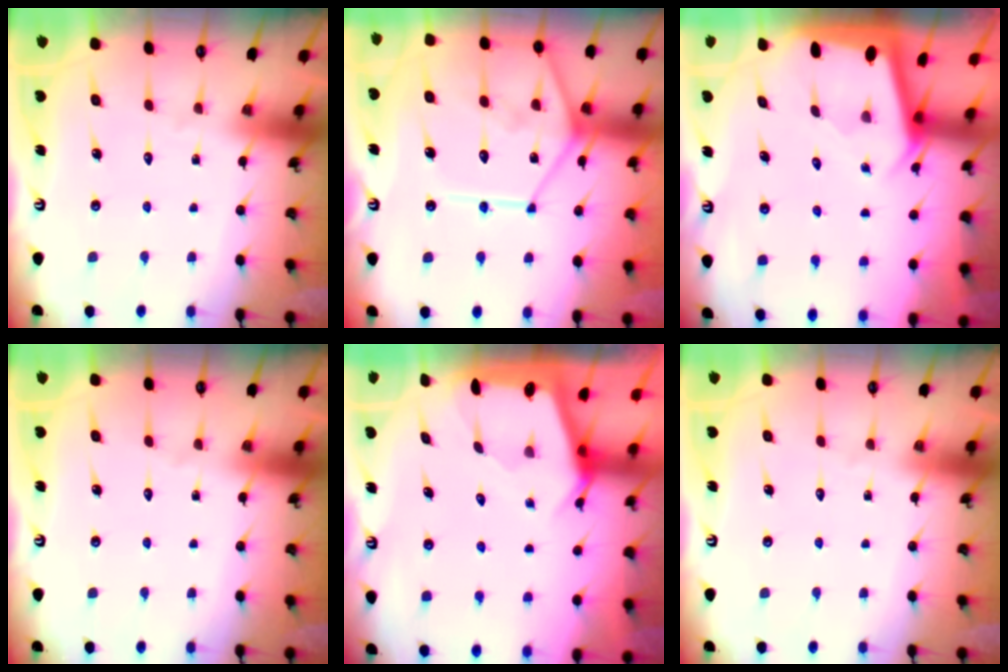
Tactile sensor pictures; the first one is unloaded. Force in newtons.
{"total": 15.1, "press": 15.0, "slide": 1.8}
{"total": 1.8, "press": 1.8, "slide": 0.1}
{"total": 0.0}
{"total": 2.5, "press": 2.4, "slide": 0.3}
{"total": 0.0}